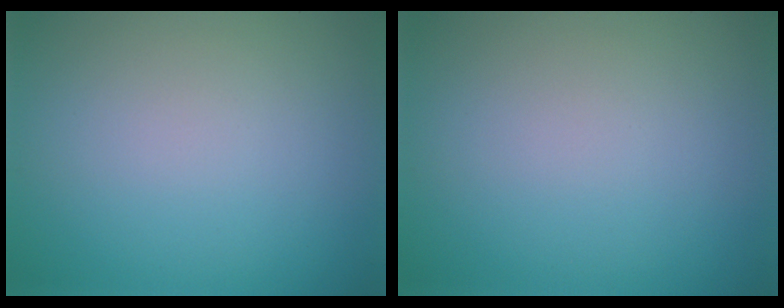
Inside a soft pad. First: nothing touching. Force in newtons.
{"total": 0.0}